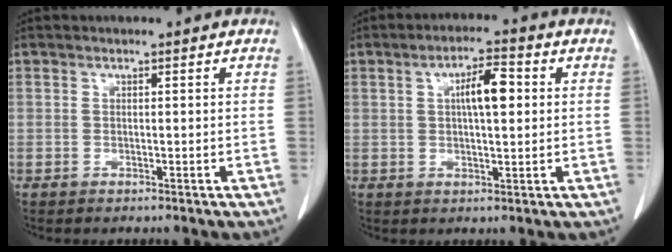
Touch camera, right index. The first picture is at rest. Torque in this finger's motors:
{"motor_torque": [0.60, 0.16, 0.17, 0.05]}